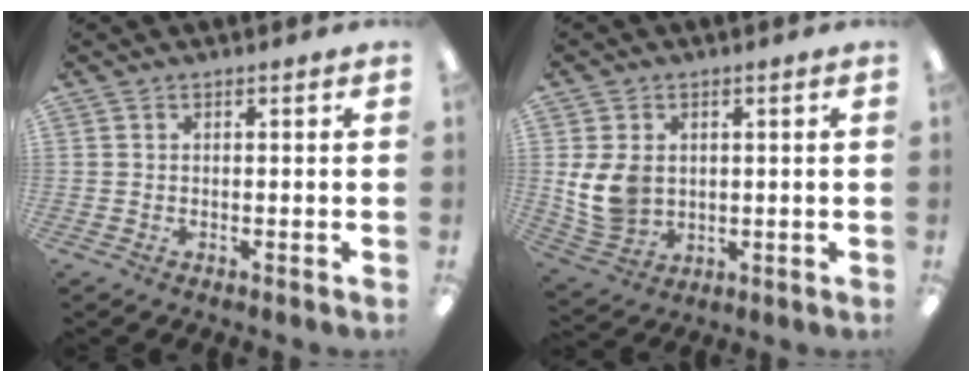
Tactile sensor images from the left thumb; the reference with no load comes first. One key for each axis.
{"total": 9.4, "fx": 1.4, "fy": 7.5, "fz": 5.5, "tx": -0.132, "ty": 0.009, "tz": 0.030}